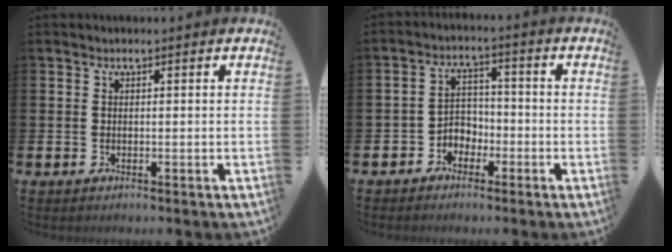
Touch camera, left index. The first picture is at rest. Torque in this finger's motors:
{"motor_torque": [-0.01, 0.05, 0.00, 0.01]}